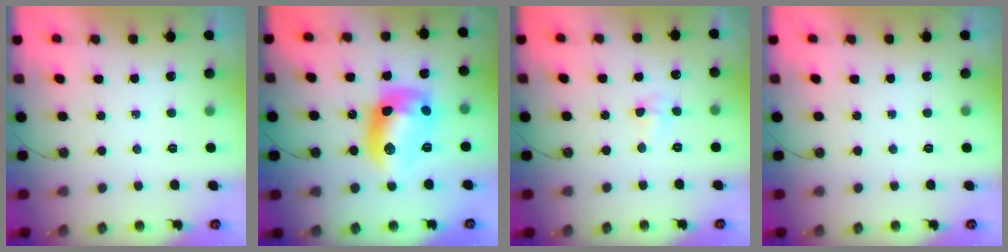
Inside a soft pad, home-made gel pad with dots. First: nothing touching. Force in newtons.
{"total": 13.6, "press": 13.6, "slide": 0.9}
{"total": 3.7, "press": 3.6, "slide": 0.8}
{"total": 0.0}